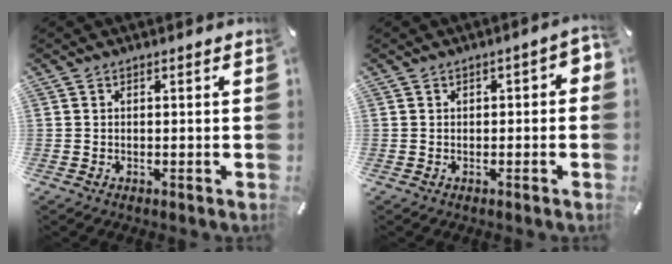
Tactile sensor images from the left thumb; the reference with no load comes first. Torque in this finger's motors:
{"motor_torque": [-0.23, -0.22, -0.05, 0.23, 0.01]}